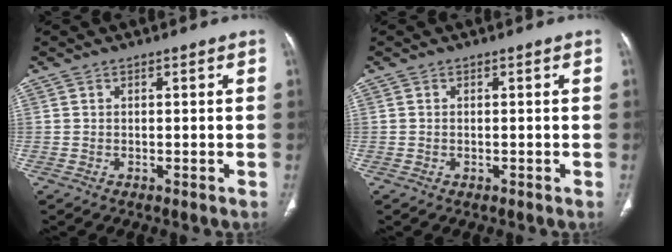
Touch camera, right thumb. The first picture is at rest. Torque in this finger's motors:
{"motor_torque": [-0.58, 0.28, -0.38, 0.24, -0.02]}